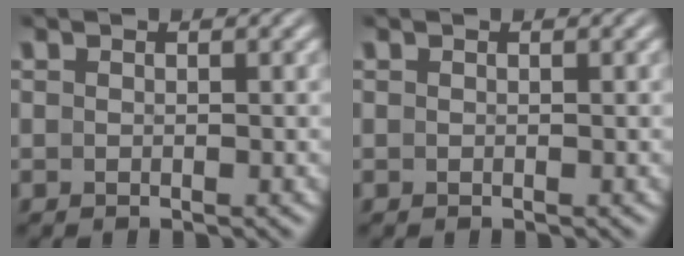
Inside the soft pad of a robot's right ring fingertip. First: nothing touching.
{"total": 0.0}